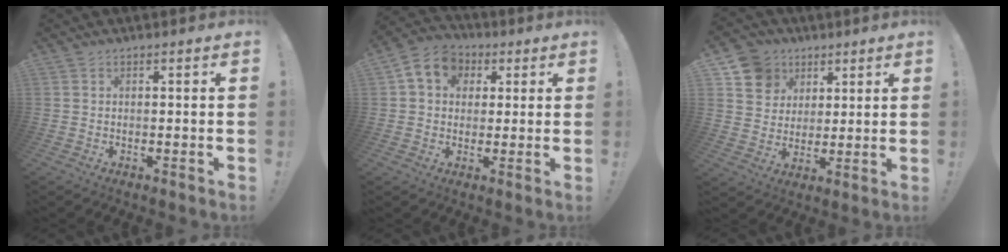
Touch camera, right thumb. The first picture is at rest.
{"total": 9.9, "force": [2.9, 8.3, 4.7], "torque": [-0.073, 0.006, 0.061]}
{"total": 10.5, "force": [5.1, 8.9, 2.1], "torque": [-0.031, -0.028, 0.104]}